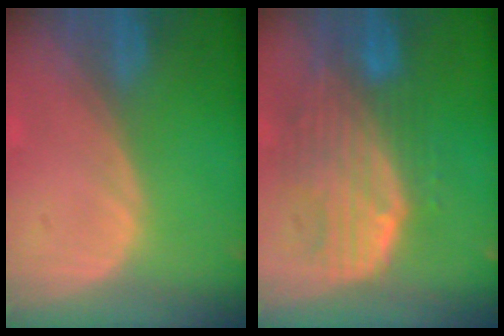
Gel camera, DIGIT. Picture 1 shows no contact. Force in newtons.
{"total": 10.2, "press": 8.9, "slide": 5.1}